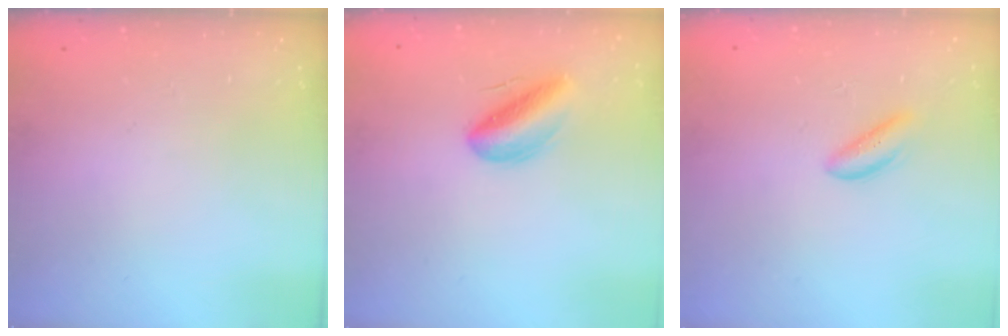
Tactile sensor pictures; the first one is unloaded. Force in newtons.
{"total": 9.8, "press": 9.4, "slide": 2.9}
{"total": 2.3, "press": 2.3, "slide": 0.5}